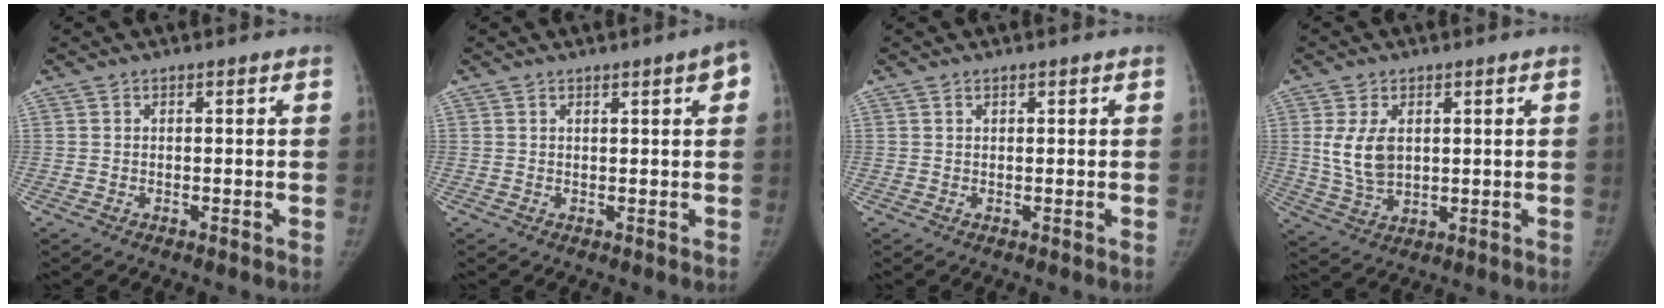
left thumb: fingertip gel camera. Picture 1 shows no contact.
{"total": 3.0, "force": [1.3, 0.5, 2.6], "torque": [-0.027, 0.000, 0.014]}
{"total": 0.6, "force": [0.4, 0.2, 0.3], "torque": [-0.005, -0.002, 0.006]}
{"total": 7.9, "force": [1.6, 4.9, 6.0], "torque": [-0.107, -0.008, 0.042]}